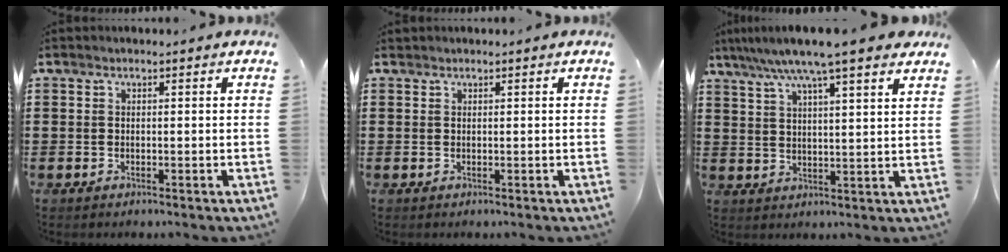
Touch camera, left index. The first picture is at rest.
{"total": 0.0}
{"total": 8.6, "force": [7.0, 0.1, 5.0], "torque": [-0.117, -0.019, 0.123]}